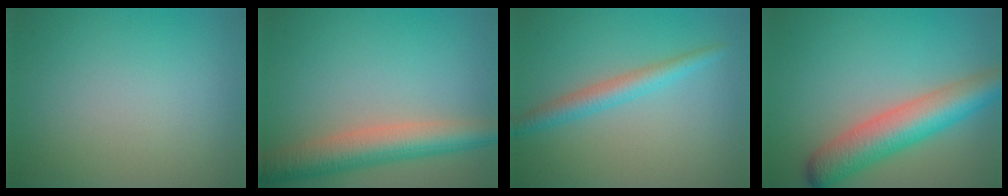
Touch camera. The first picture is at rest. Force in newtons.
{"total": 6.1, "press": 6.1, "slide": 0.4}
{"total": 2.7, "press": 2.7, "slide": 0.1}
{"total": 7.2, "press": 7.2, "slide": 0.3}